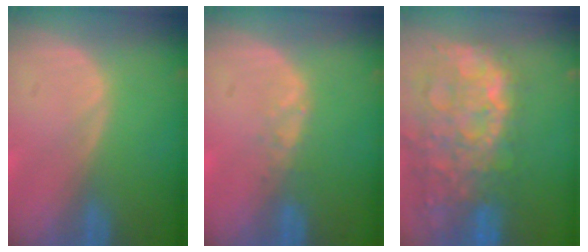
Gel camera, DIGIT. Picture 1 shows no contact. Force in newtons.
{"total": 1.4, "press": 1.4, "slide": 0.2}
{"total": 14.8, "press": 12.1, "slide": 8.6}